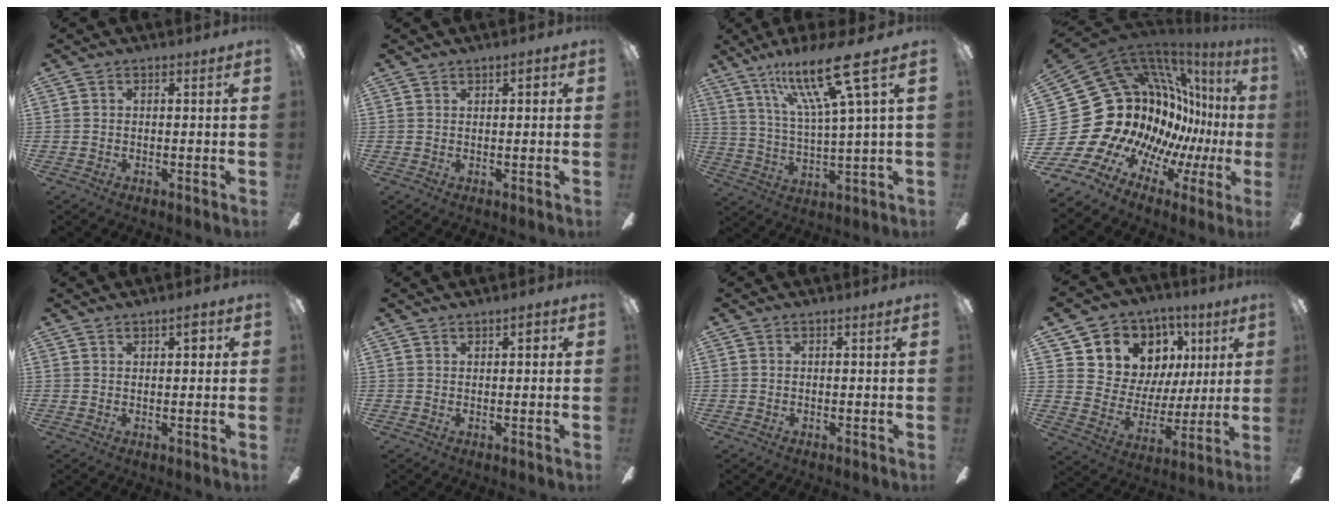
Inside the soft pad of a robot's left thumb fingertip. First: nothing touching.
{"total": 1.7, "force": [0.8, 0.6, 1.4], "torque": [-0.013, -0.003, 0.010]}
{"total": 18.5, "force": [10.5, 2.8, 15.0], "torque": [-0.282, -0.043, 0.156]}
{"total": 23.1, "force": [1.5, 19.1, 13.0], "torque": [-0.222, -0.109, 0.111]}
{"total": 3.1, "force": [1.3, 1.2, 2.5], "torque": [-0.026, -0.003, 0.016]}
{"total": 1.9, "force": [0.9, 0.8, 1.5], "torque": [-0.015, -0.002, 0.011]}
{"total": 0.0}
{"total": 11.7, "force": [6.3, 9.5, 2.5], "torque": [-0.060, -0.041, 0.130]}